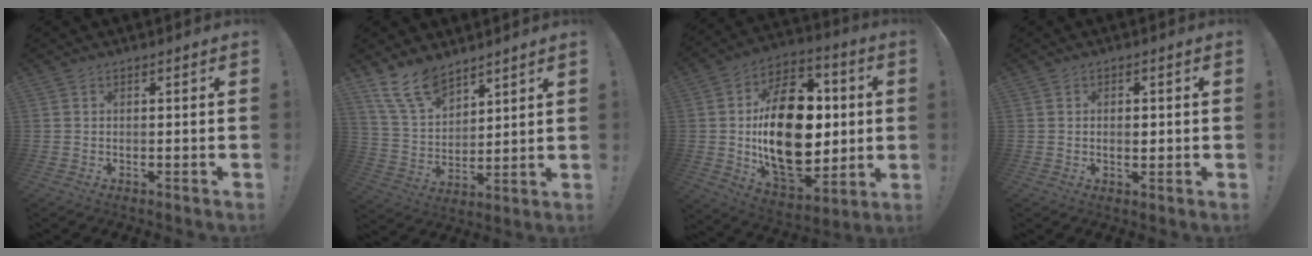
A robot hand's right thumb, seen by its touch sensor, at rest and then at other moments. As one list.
[{"total": 12.4, "force": [9.5, 5.8, 5.4], "torque": [-0.115, -0.054, 0.184]}, {"total": 28.9, "force": [0.8, 17.7, 22.8], "torque": [-0.384, -0.003, 0.030]}, {"total": 2.1, "force": [-0.1, 1.2, 1.7], "torque": [-0.010, -0.004, -0.006]}]